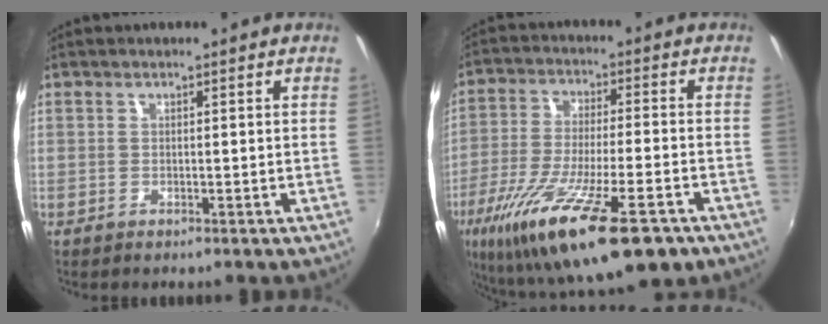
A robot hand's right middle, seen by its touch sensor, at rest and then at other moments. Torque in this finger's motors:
{"motor_torque": [1.61, -0.53, 0.50, 0.21]}